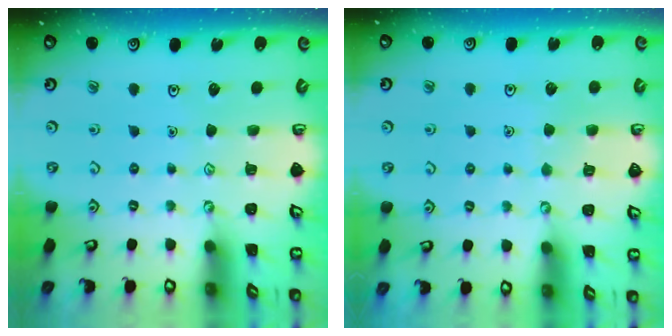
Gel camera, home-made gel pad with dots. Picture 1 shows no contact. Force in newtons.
{"total": 2.6, "press": 2.6, "slide": 0.3}